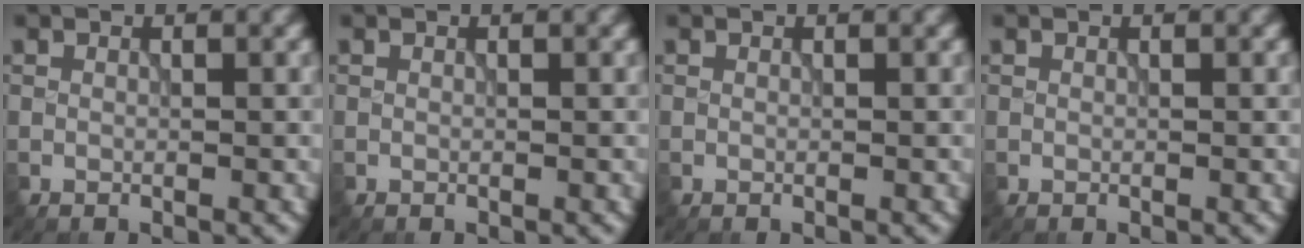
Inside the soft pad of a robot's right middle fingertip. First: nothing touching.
{"total": 0.0}
{"total": 0.0}
{"total": 0.0}